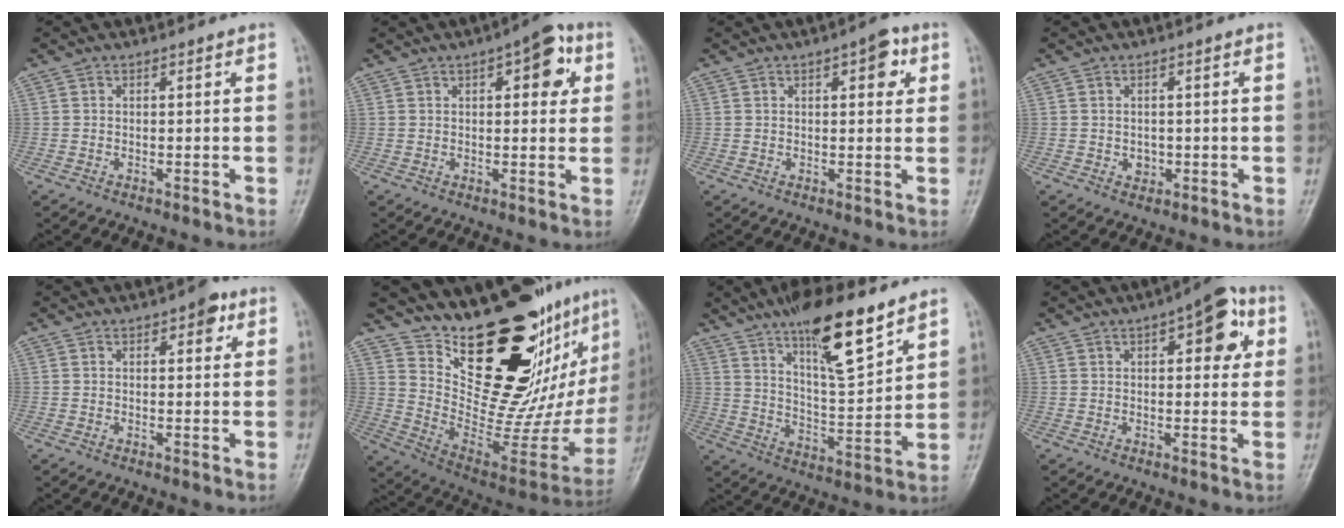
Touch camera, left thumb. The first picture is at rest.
{"total": 8.0, "force": [3.0, 3.6, 6.5], "torque": [-0.051, 0.000, 0.028]}
{"total": 5.2, "force": [2.1, 2.3, 4.1], "torque": [-0.035, -0.001, 0.021]}
{"total": 1.9, "force": [-0.3, 1.6, 0.9], "torque": [-0.004, 0.002, 0.000]}
{"total": 4.0, "force": [2.0, 1.9, 2.9], "torque": [-0.020, -0.002, 0.020]}
{"total": 28.1, "force": [17.2, 11.2, 19.2], "torque": [-0.227, -0.115, 0.291]}
{"total": 16.6, "force": [10.8, 4.5, 11.7], "torque": [-0.173, -0.059, 0.192]}
{"total": 10.2, "force": [3.8, 4.6, 8.2], "torque": [-0.069, 0.002, 0.040]}